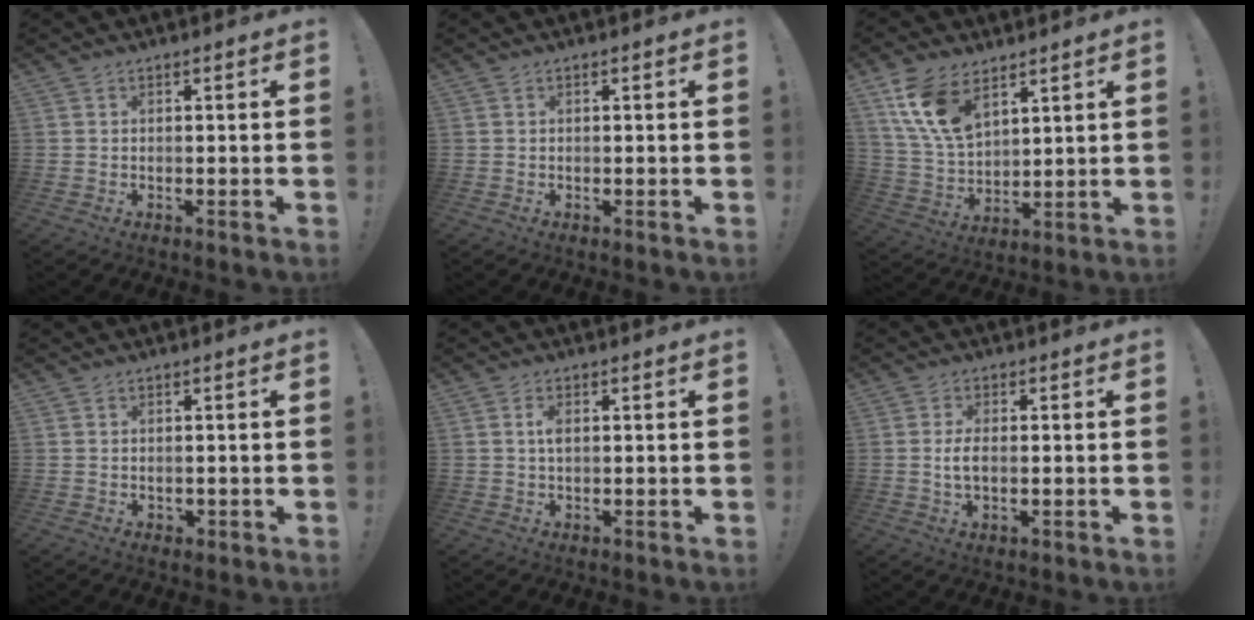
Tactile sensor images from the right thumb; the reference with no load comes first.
{"total": 0.0}
{"total": 13.6, "force": [7.9, 7.6, 8.1], "torque": [-0.164, -0.035, 0.151]}
{"total": 0.9, "force": [-0.1, 0.8, 0.2], "torque": [-0.002, 0.003, -0.002]}
{"total": 2.4, "force": [0.4, 1.1, 2.1], "torque": [-0.031, 0.000, 0.001]}
{"total": 4.1, "force": [-0.4, 1.7, 3.7], "torque": [-0.071, -0.003, -0.013]}